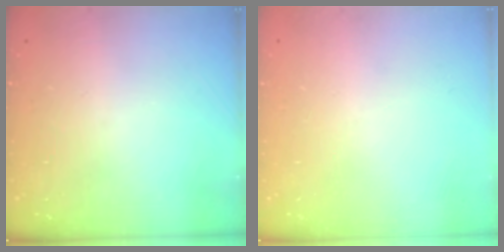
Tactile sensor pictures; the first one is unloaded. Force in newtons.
{"total": 0.0}